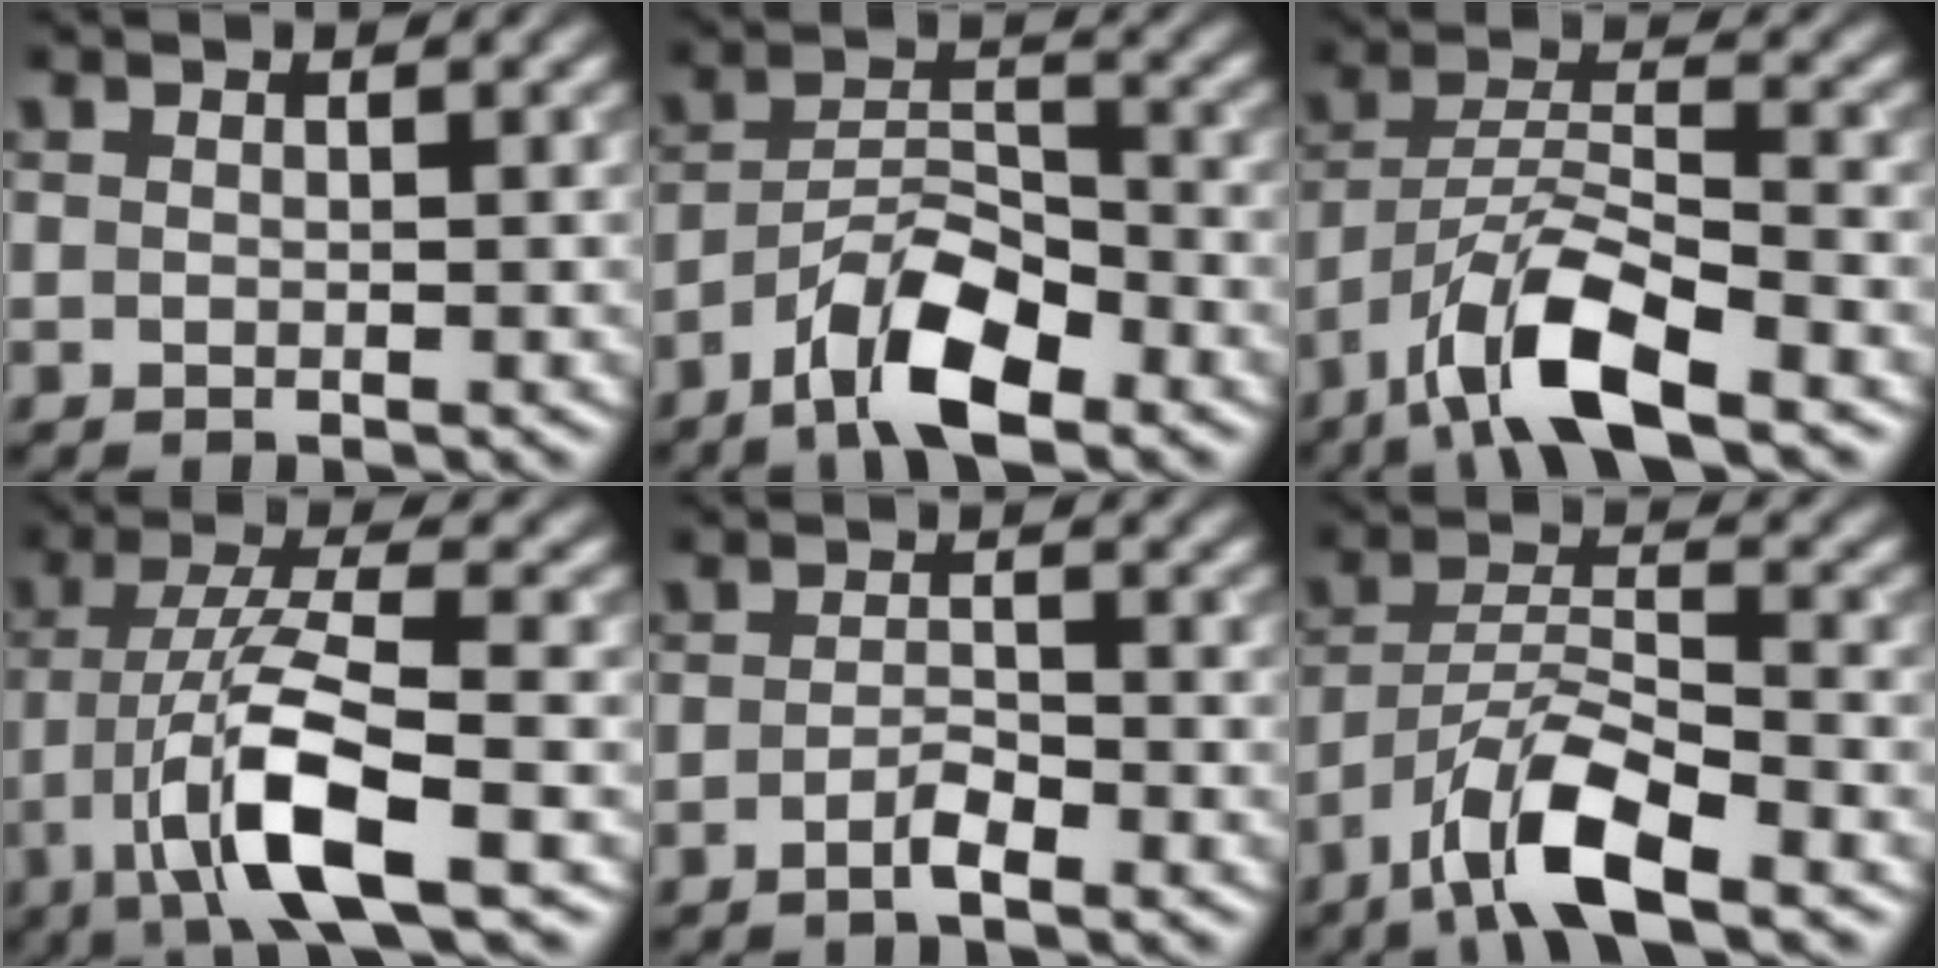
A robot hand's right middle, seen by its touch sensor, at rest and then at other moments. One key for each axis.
{"total": 7.2, "fx": -4.7, "fy": 2.4, "fz": 4.9, "tx": -0.086, "ty": 0.006, "tz": -0.089}
{"total": 8.5, "fx": -5.6, "fy": 2.1, "fz": 6.1, "tx": -0.106, "ty": 0.005, "tz": -0.109}
{"total": 8.7, "fx": -3.7, "fy": 2.2, "fz": 7.6, "tx": -0.147, "ty": 0.004, "tz": -0.074}
{"total": 1.8, "fx": -1.1, "fy": 0.3, "fz": 1.3, "tx": -0.025, "ty": 0.004, "tz": -0.024}
{"total": 7.6, "fx": -5.1, "fy": 1.8, "fz": 5.4, "tx": -0.096, "ty": 0.005, "tz": -0.098}